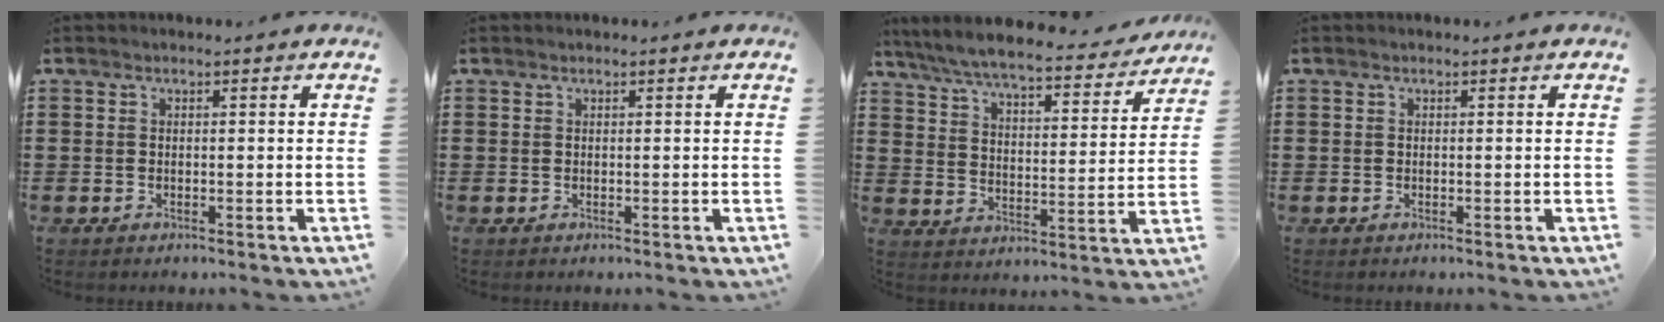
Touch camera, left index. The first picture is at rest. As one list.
[{"total": 0.0}, {"total": 6.8, "force": [6.3, 0.1, 2.5], "torque": [-0.077, -0.039, 0.108]}, {"total": 0.0}]